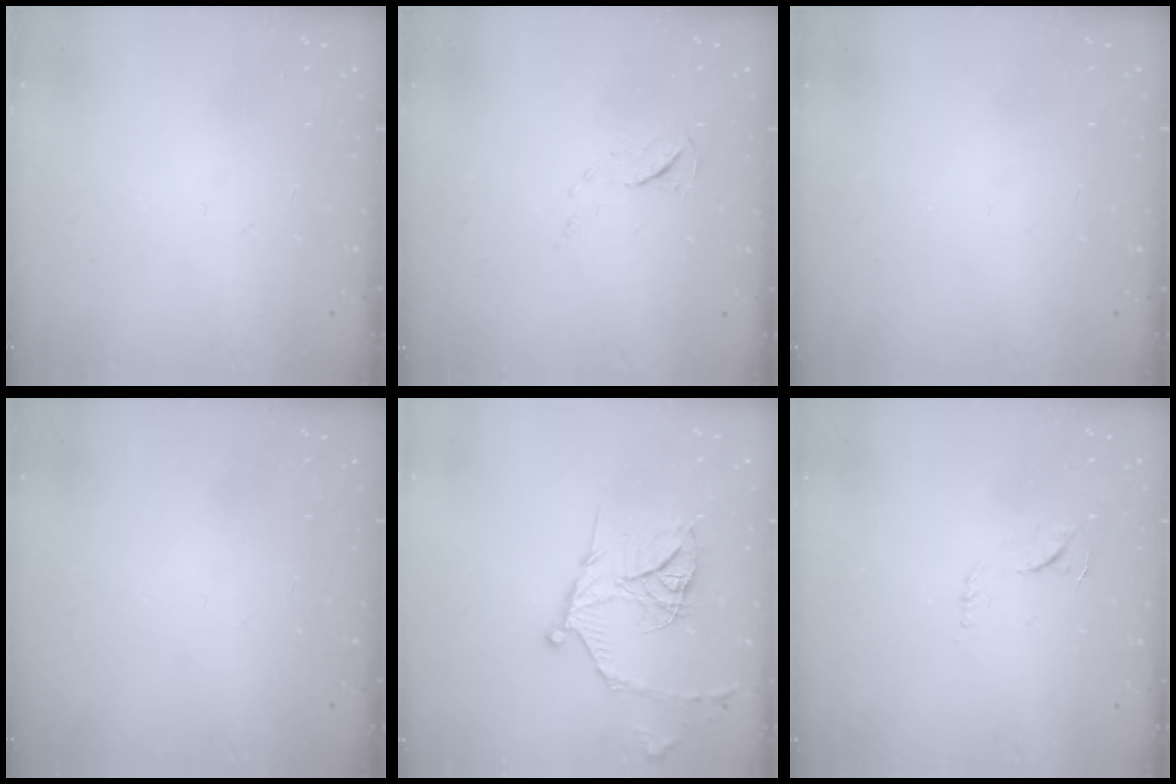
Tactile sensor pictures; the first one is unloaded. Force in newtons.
{"total": 5.2, "press": 5.1, "slide": 0.8}
{"total": 0.0}
{"total": 0.0}
{"total": 16.5, "press": 16.5, "slide": 1.6}
{"total": 6.1, "press": 6.1, "slide": 0.3}